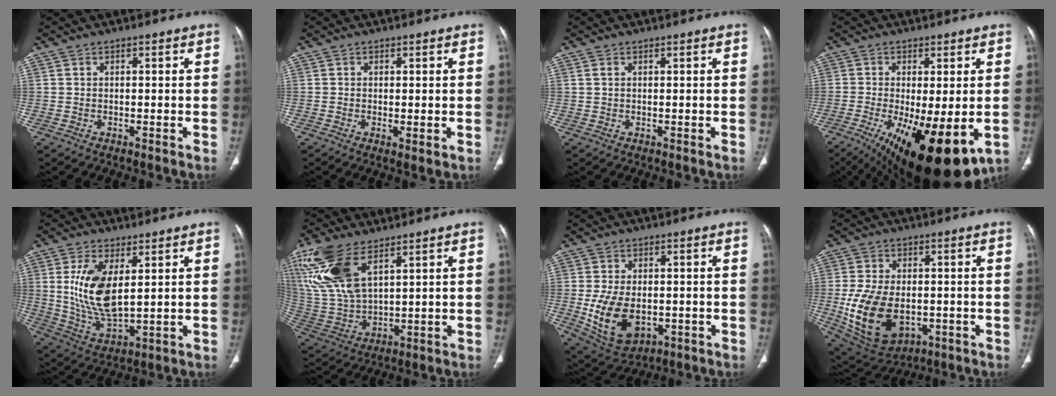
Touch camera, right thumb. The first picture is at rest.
{"total": 1.6, "force": [-0.2, 0.6, 1.5], "torque": [-0.034, -0.008, -0.002]}
{"total": 0.7, "force": [0.3, 0.4, 0.5], "torque": [-0.014, 0.010, 0.009]}
{"total": 18.9, "force": [-6.7, 6.6, 16.4], "torque": [-0.252, -0.032, -0.087]}
{"total": 13.0, "force": [2.9, 6.1, 11.0], "torque": [-0.217, -0.023, 0.069]}
{"total": 16.9, "force": [8.8, 7.9, 12.1], "torque": [-0.266, -0.022, 0.187]}
{"total": 12.4, "force": [-2.1, 7.9, 9.3], "torque": [-0.158, -0.003, -0.016]}
{"total": 16.5, "force": [-3.0, 10.6, 12.3], "torque": [-0.219, -0.004, -0.025]}